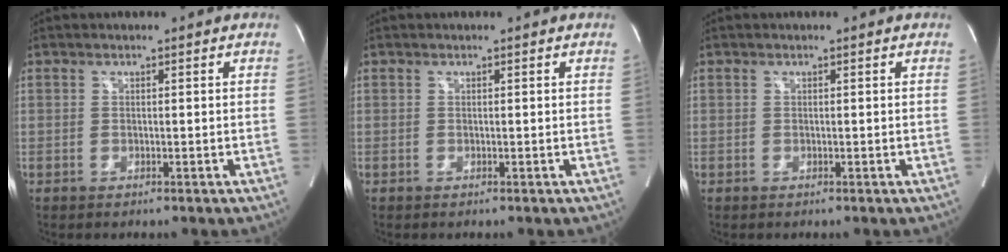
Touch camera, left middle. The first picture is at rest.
{"total": 0.0}
{"total": 0.0}